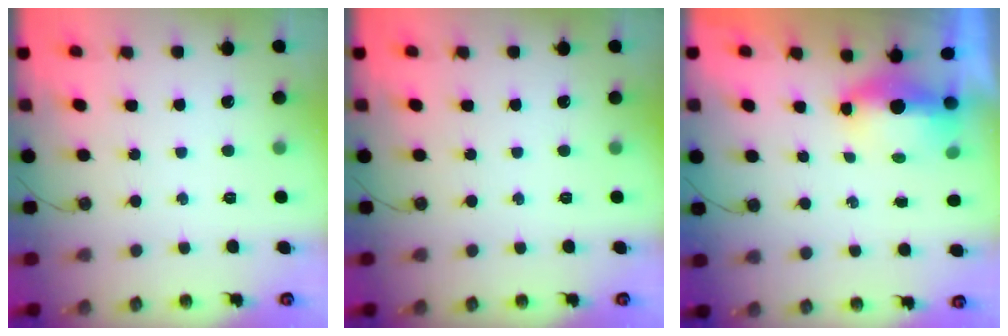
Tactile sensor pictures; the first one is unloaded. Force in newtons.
{"total": 0.0}
{"total": 14.2, "press": 7.5, "slide": 12.0}